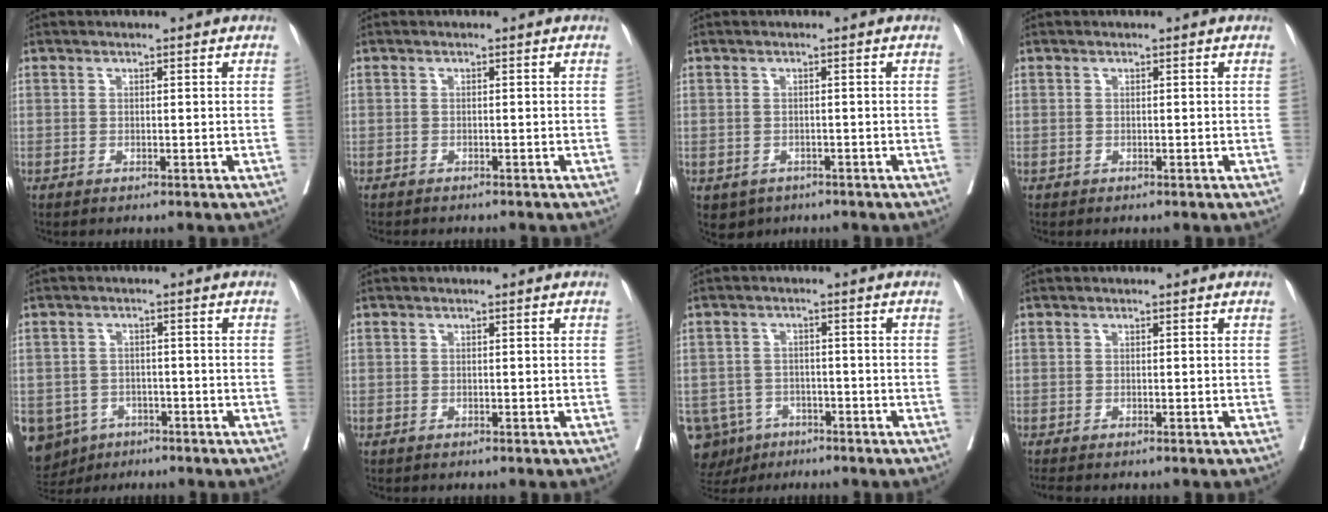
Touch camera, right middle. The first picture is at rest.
{"total": 2.8, "force": [-2.6, 0.6, 1.0], "torque": [-0.018, -0.005, -0.032]}
{"total": 3.2, "force": [-1.9, 2.5, 0.6], "torque": [-0.007, 0.002, -0.024]}
{"total": 0.0}
{"total": 9.6, "force": [-5.4, 7.6, 2.1], "torque": [-0.063, -0.001, -0.074]}
{"total": 0.0}
{"total": 8.3, "force": [-4.8, 6.5, 1.6], "torque": [-0.039, 0.002, -0.069]}
{"total": 2.0, "force": [-1.7, -0.2, 1.0], "torque": [-0.013, -0.002, -0.022]}